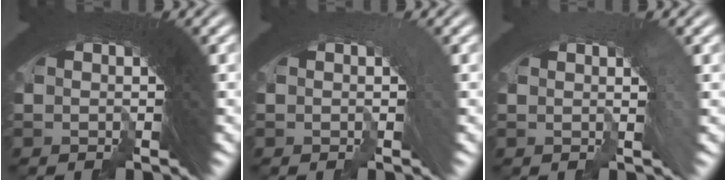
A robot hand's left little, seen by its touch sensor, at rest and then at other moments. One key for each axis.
{"total": 1.2, "fx": -1.0, "fy": -0.3, "fz": -0.7, "tx": 0.017, "ty": -0.004, "tz": -0.011}
{"total": 2.6, "fx": -2.1, "fy": -0.9, "fz": -1.1, "tx": 0.017, "ty": -0.011, "tz": -0.027}